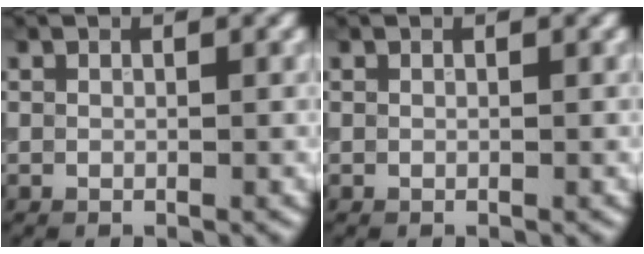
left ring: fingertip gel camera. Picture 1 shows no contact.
{"total": 0.0}